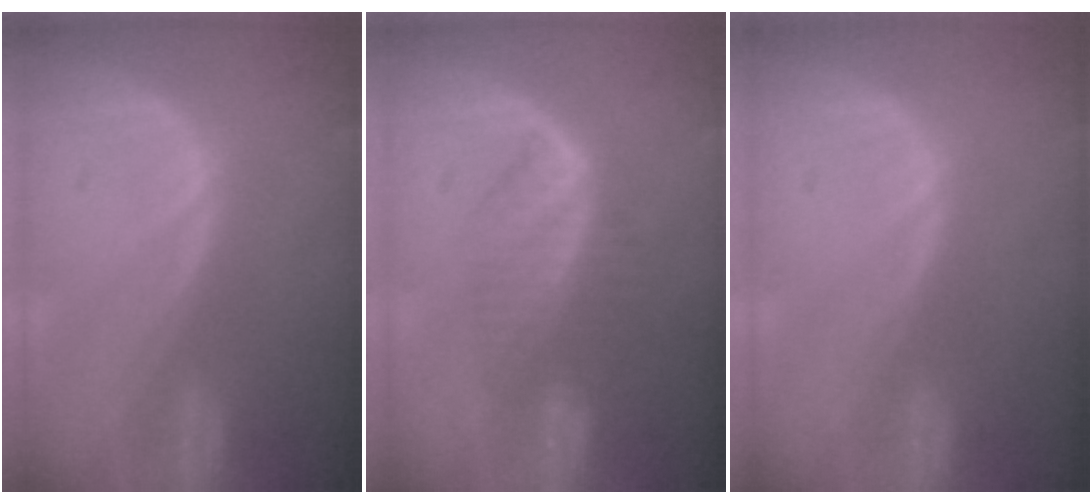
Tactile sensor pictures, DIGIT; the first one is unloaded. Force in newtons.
{"total": 6.7, "press": 6.0, "slide": 2.9}
{"total": 0.0}